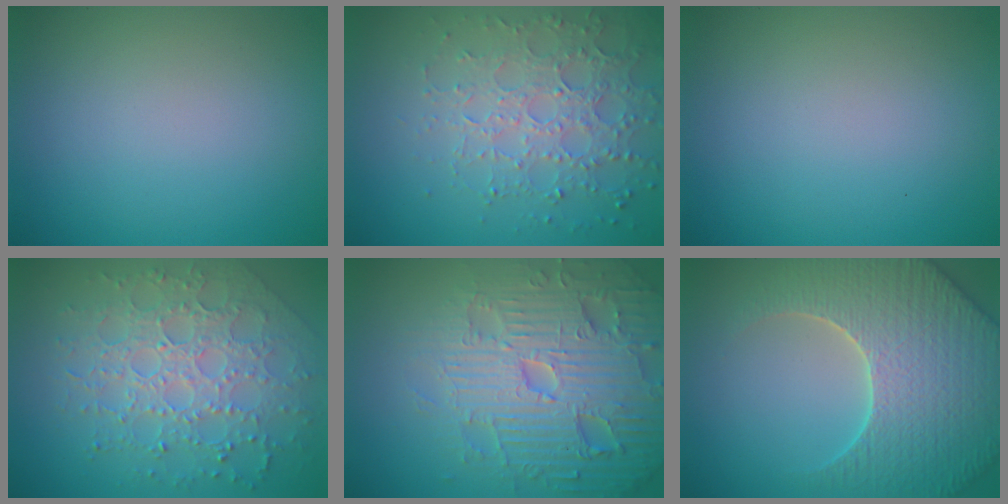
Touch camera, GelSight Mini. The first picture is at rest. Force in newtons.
{"total": 4.8, "press": 4.3, "slide": 2.1}
{"total": 0.0}
{"total": 7.2, "press": 5.2, "slide": 5.0}
{"total": 7.8, "press": 7.5, "slide": 1.8}
{"total": 7.7, "press": 7.4, "slide": 2.2}